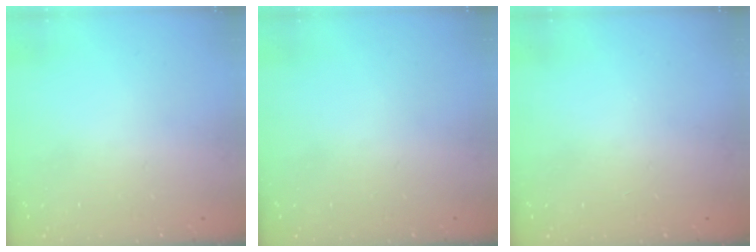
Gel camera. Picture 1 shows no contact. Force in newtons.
{"total": 0.0}
{"total": 0.0}